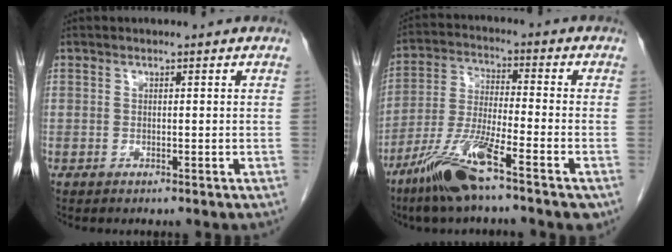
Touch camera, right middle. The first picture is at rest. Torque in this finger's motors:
{"motor_torque": [0.91, -1.18, 0.29, 0.09]}